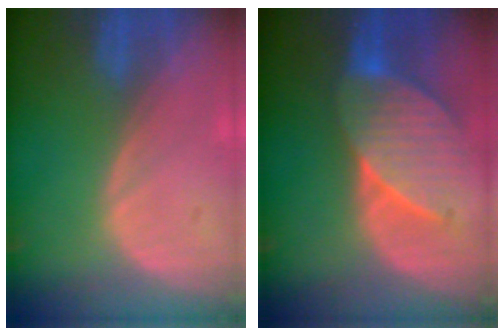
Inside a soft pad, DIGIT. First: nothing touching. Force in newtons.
{"total": 7.7, "press": 7.7, "slide": 0.4}